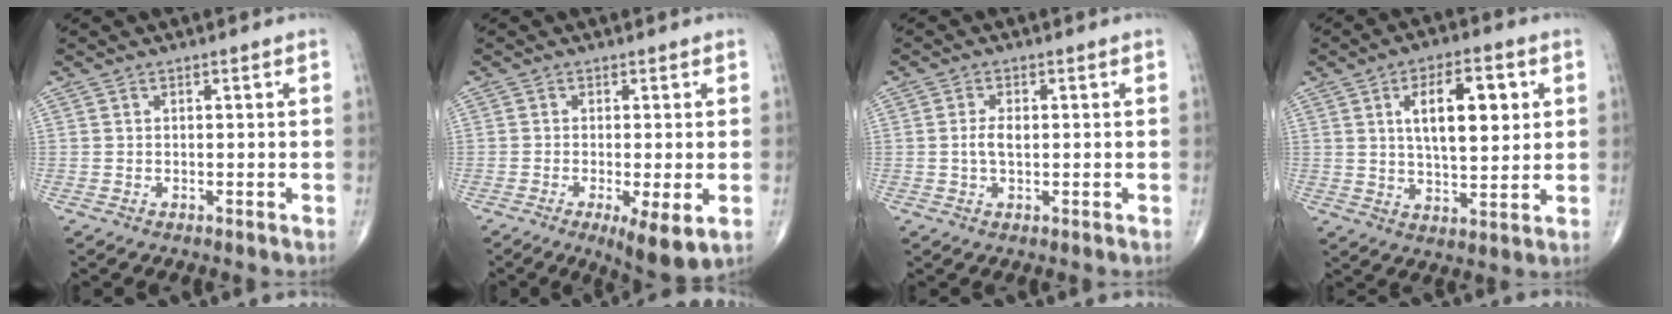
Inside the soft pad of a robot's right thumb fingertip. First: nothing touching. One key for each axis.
{"total": 7.1, "fx": -2.1, "fy": 1.6, "fz": 6.6, "tx": -0.108, "ty": -0.022, "tz": -0.032}
{"total": 3.0, "fx": 0.0, "fy": 1.5, "fz": 2.6, "tx": -0.054, "ty": 0.003, "tz": 0.000}
{"total": 12.7, "fx": 3.4, "fy": 5.6, "fz": 10.8, "tx": -0.150, "ty": -0.010, "tz": 0.057}